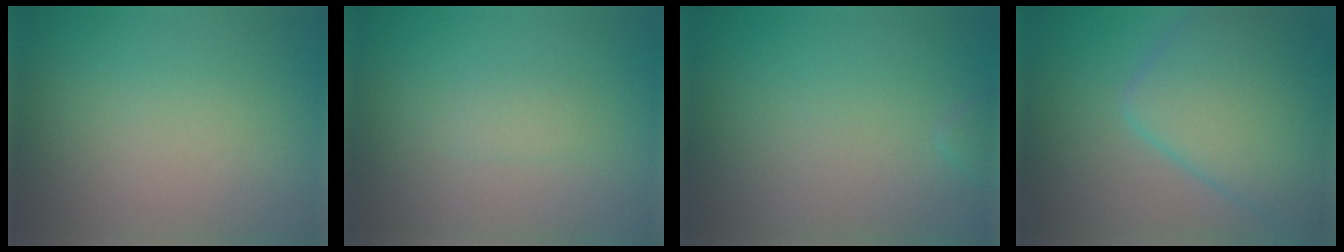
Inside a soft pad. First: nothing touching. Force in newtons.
{"total": 0.9, "press": 0.9, "slide": 0.0}
{"total": 0.5, "press": 0.5, "slide": 0.1}
{"total": 7.9, "press": 7.9, "slide": 0.2}